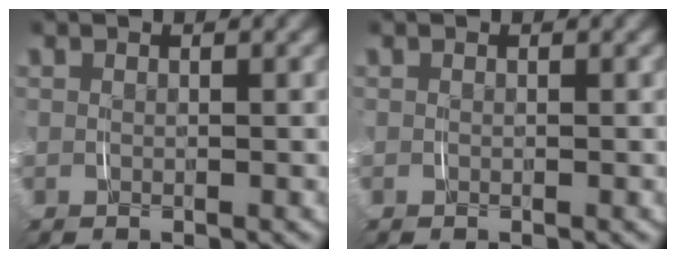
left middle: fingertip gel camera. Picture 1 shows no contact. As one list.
[{"total": 0.0}]